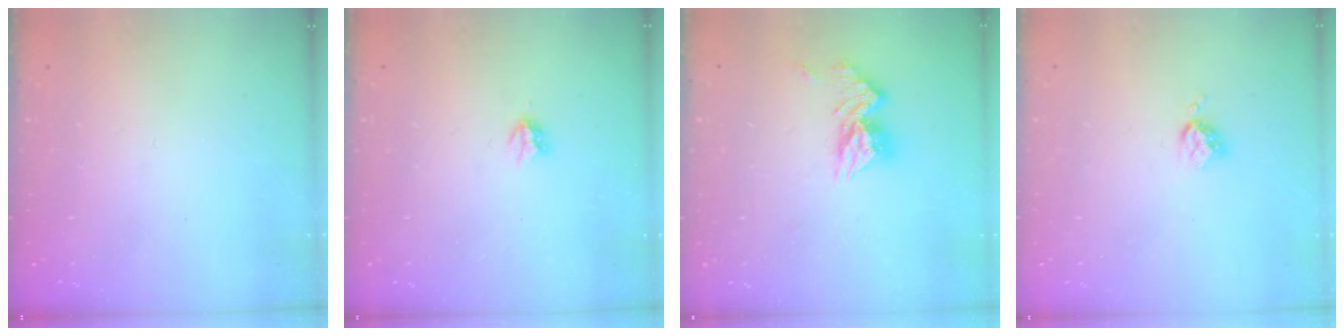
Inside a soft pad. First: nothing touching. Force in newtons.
{"total": 2.9, "press": 2.9, "slide": 0.5}
{"total": 11.5, "press": 11.4, "slide": 1.1}
{"total": 3.5, "press": 3.5, "slide": 0.4}